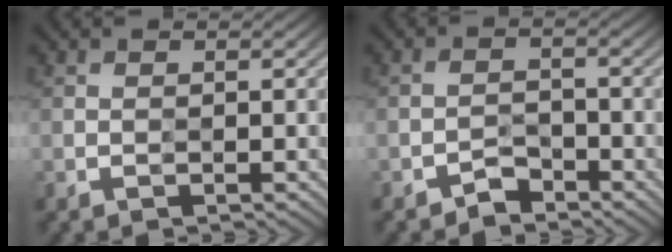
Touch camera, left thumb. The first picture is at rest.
{"total": 1.9, "force": [-1.8, 0.3, -0.6], "torque": [0.020, 0.010, -0.037]}